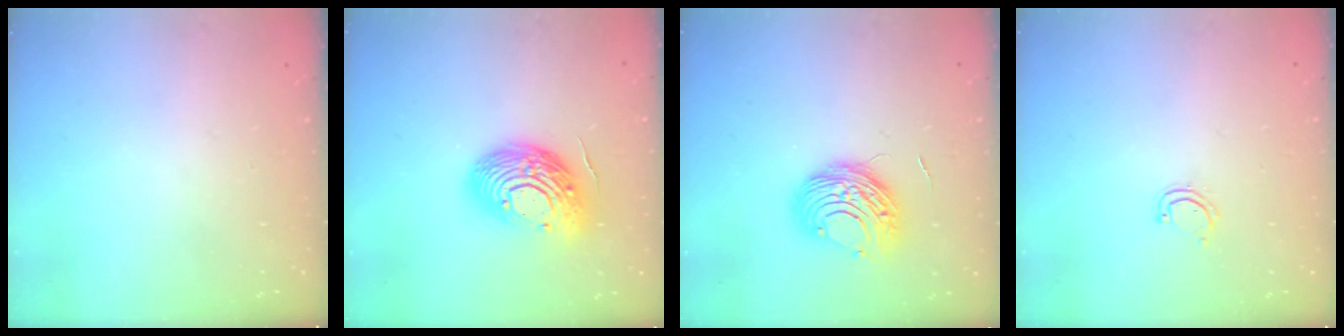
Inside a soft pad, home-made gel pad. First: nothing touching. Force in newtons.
{"total": 18.7, "press": 18.7, "slide": 1.6}
{"total": 10.4, "press": 10.3, "slide": 1.0}
{"total": 4.3, "press": 4.3, "slide": 0.4}